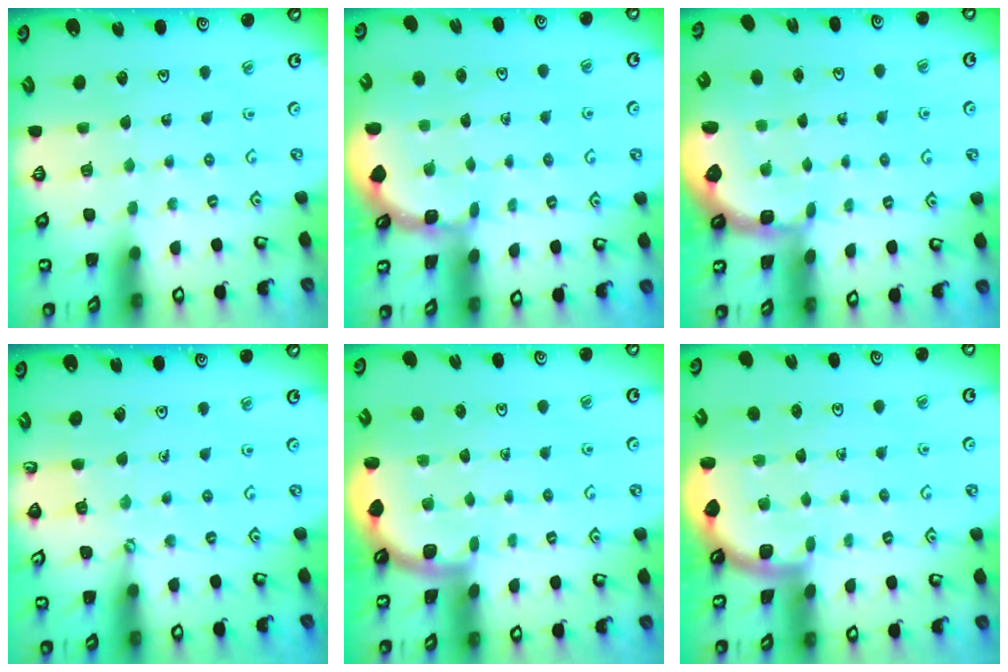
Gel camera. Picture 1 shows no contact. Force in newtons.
{"total": 1.6, "press": 1.5, "slide": 0.2}
{"total": 2.5, "press": 1.8, "slide": 1.8}
{"total": 3.6, "press": 3.6, "slide": 0.5}
{"total": 1.9, "press": 1.9, "slide": 0.0}
{"total": 1.7, "press": 1.7, "slide": 0.0}